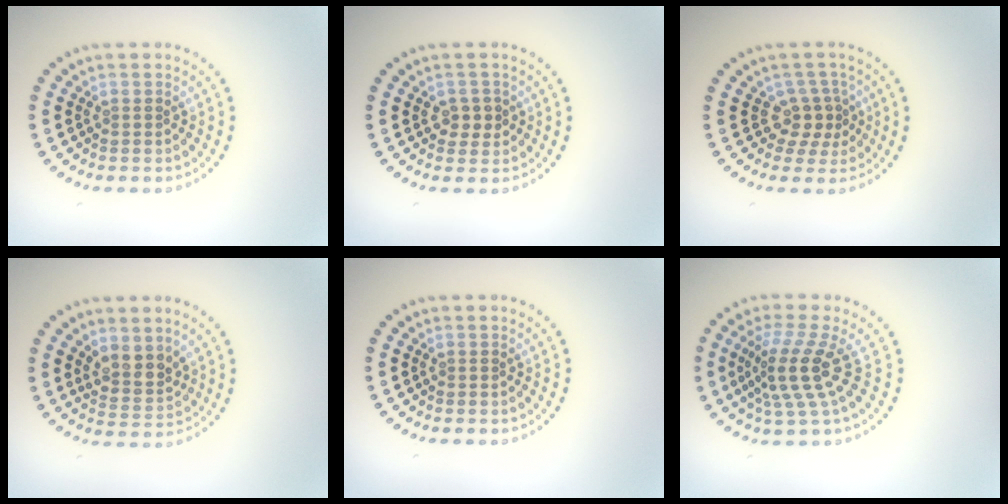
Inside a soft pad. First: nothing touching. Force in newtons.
{"total": 1.9, "press": 1.8, "slide": 0.5}
{"total": 2.5, "press": 1.9, "slide": 1.7}
{"total": 2.5, "press": 2.1, "slide": 1.4}
{"total": 0.0}
{"total": 4.4, "press": 3.1, "slide": 3.1}